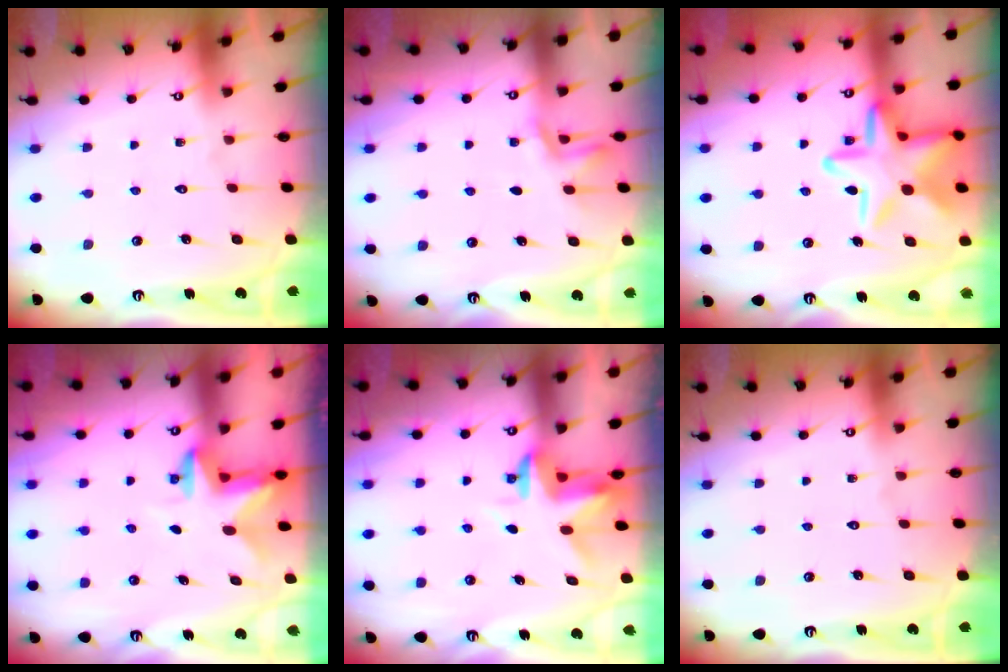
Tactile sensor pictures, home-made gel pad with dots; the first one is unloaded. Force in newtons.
{"total": 2.0, "press": 1.6, "slide": 1.1}
{"total": 20.0, "press": 20.0, "slide": 1.4}
{"total": 2.8, "press": 2.8, "slide": 0.6}
{"total": 3.2, "press": 3.2, "slide": 0.3}
{"total": 0.0}